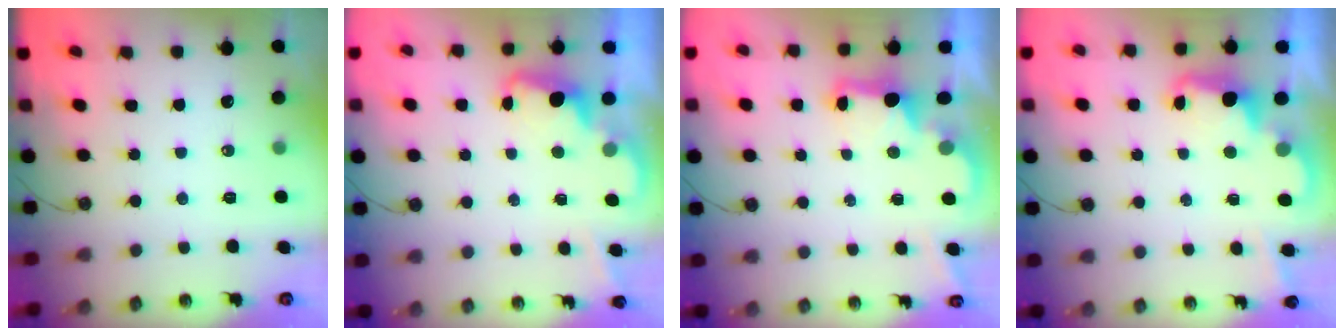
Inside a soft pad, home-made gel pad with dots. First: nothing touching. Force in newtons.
{"total": 2.3, "press": 2.2, "slide": 0.6}
{"total": 2.4, "press": 2.2, "slide": 0.8}
{"total": 2.4, "press": 2.4, "slide": 0.6}